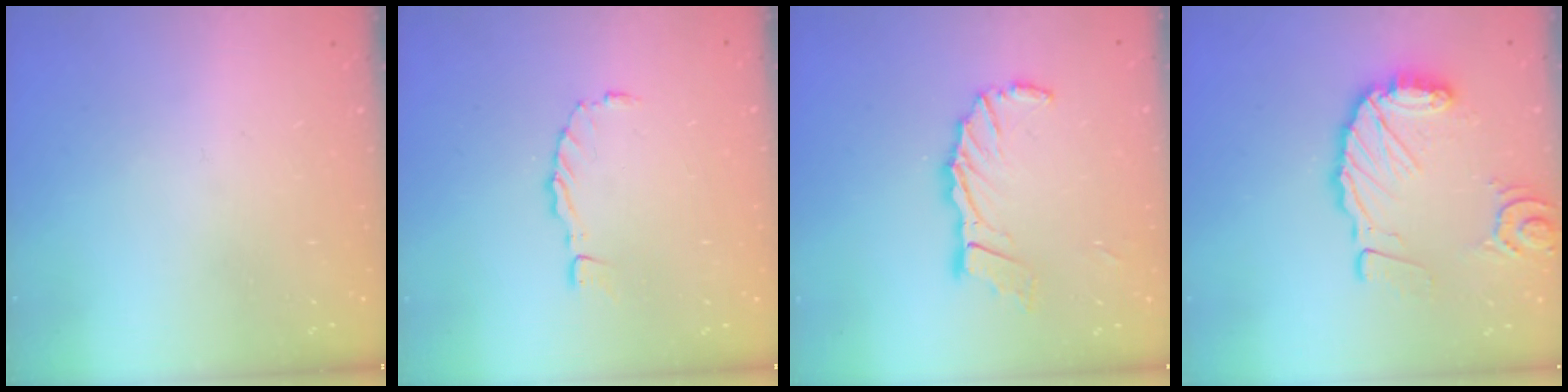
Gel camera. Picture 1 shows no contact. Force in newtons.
{"total": 0.0}
{"total": 10.9, "press": 10.7, "slide": 1.7}
{"total": 13.7, "press": 13.6, "slide": 1.3}